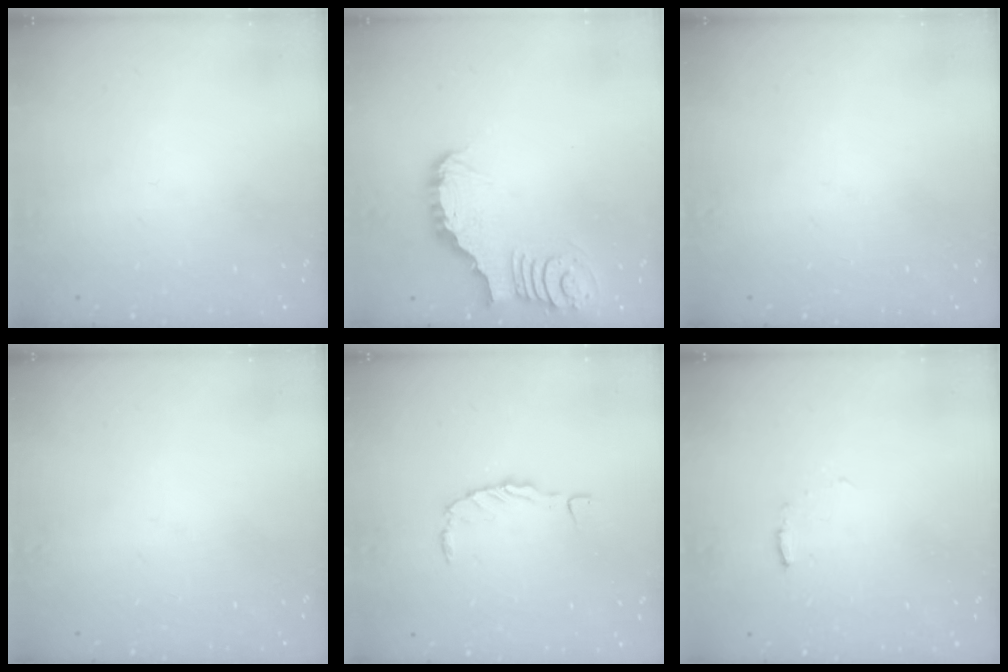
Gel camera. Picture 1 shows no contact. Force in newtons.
{"total": 4.0, "press": 4.0, "slide": 0.4}
{"total": 0.0}
{"total": 0.0}
{"total": 0.0}
{"total": 5.8, "press": 5.8, "slide": 0.4}